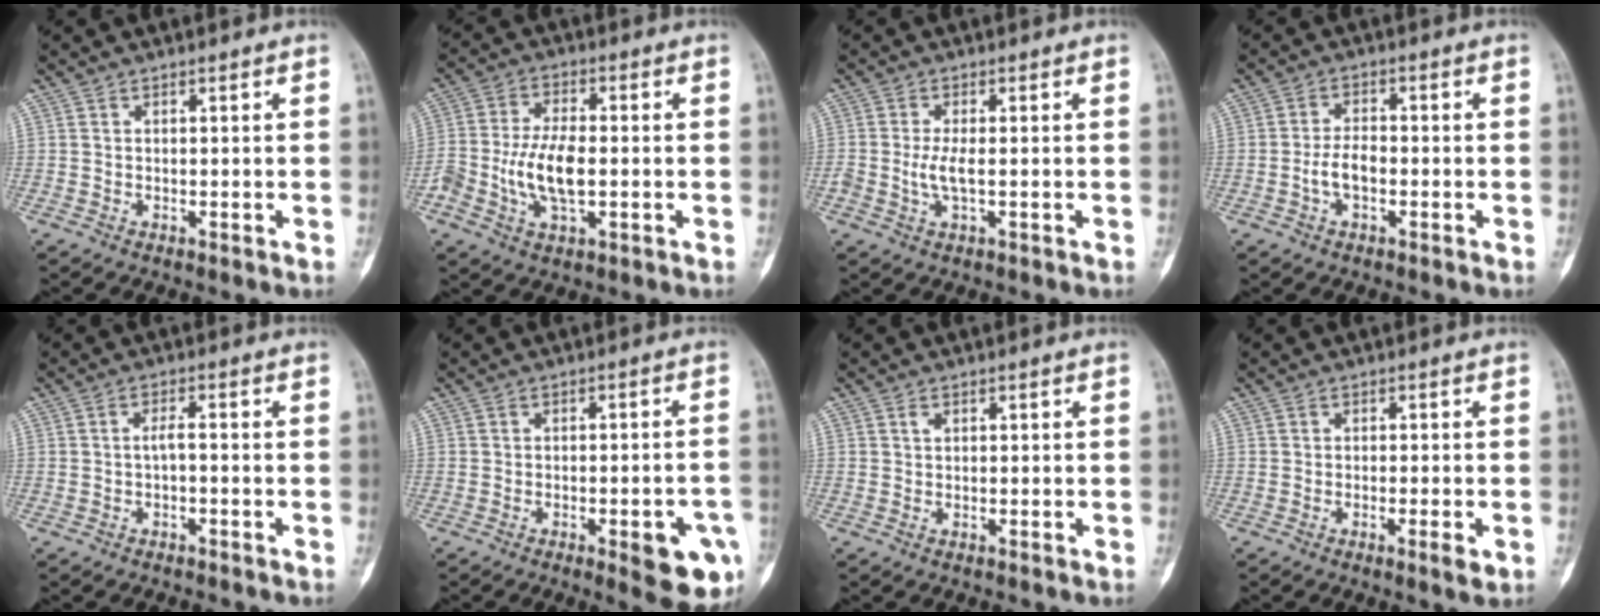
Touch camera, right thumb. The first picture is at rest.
{"total": 10.2, "force": [-1.6, 4.9, 8.8], "torque": [-0.180, 0.011, -0.032]}
{"total": 3.7, "force": [-0.4, 1.2, 3.5], "torque": [-0.081, -0.003, -0.009]}
{"total": 4.2, "force": [-1.2, 2.3, 3.2], "torque": [-0.061, 0.016, -0.025]}
{"total": 1.9, "force": [-0.5, 0.7, 1.6], "torque": [-0.027, 0.012, -0.010]}
{"total": 10.4, "force": [-4.1, 3.1, 9.1], "torque": [-0.095, 0.013, -0.043]}
{"total": 0.6, "force": [0.3, 0.5, 0.3], "torque": [-0.005, 0.000, 0.004]}
{"total": 2.8, "force": [-1.1, 0.6, 2.5], "torque": [-0.043, -0.004, -0.017]}